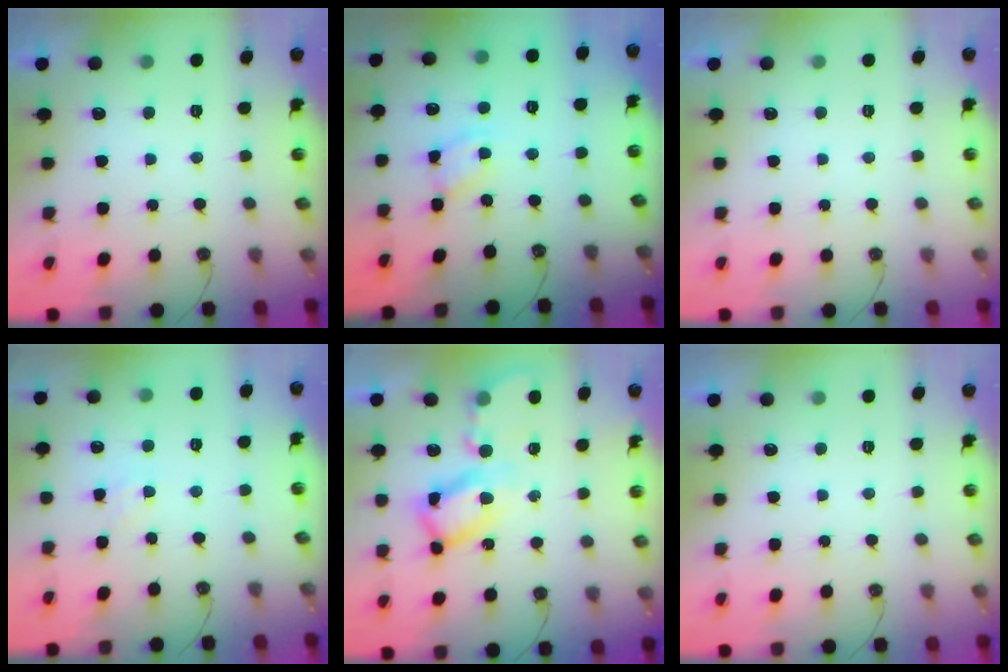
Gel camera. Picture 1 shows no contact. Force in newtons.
{"total": 4.1, "press": 4.1, "slide": 0.3}
{"total": 0.0}
{"total": 1.7, "press": 1.7, "slide": 0.3}
{"total": 12.1, "press": 12.1, "slide": 1.2}
{"total": 0.0}